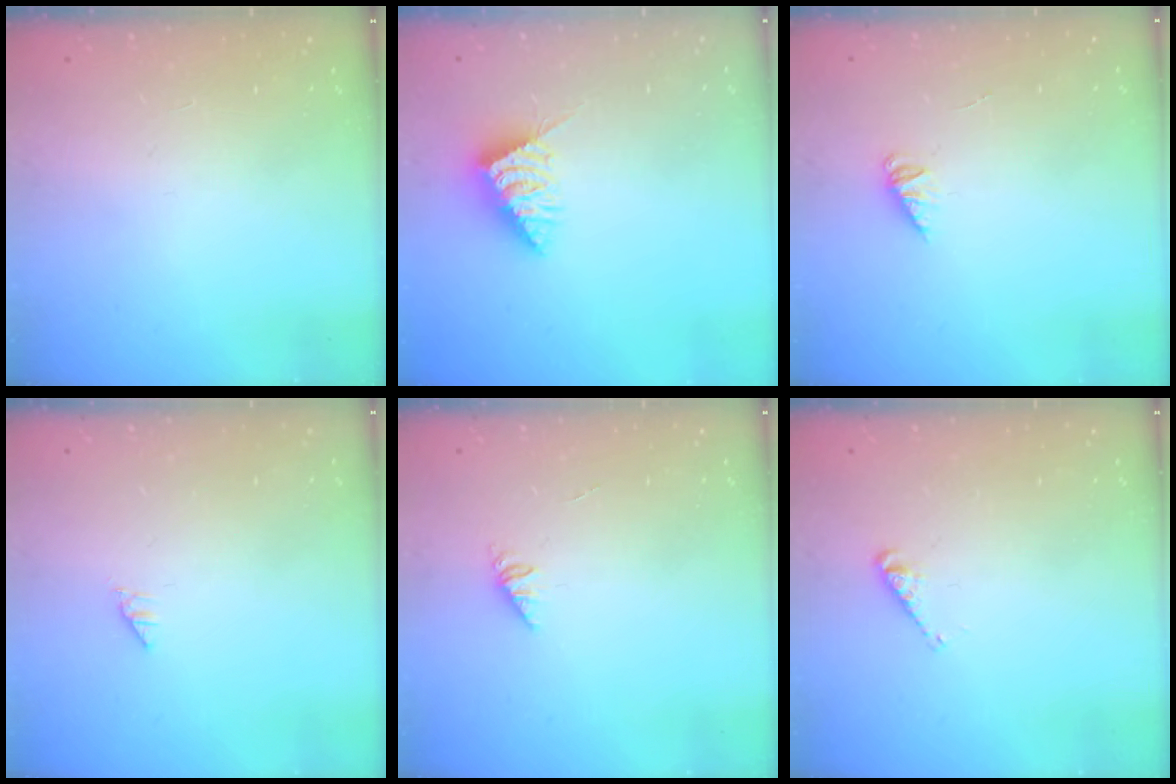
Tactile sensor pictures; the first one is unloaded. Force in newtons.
{"total": 3.9, "press": 3.8, "slide": 0.6}
{"total": 1.1, "press": 1.1, "slide": 0.2}
{"total": 0.0}
{"total": 1.0, "press": 1.0, "slide": 0.3}
{"total": 3.2, "press": 3.1, "slide": 0.5}